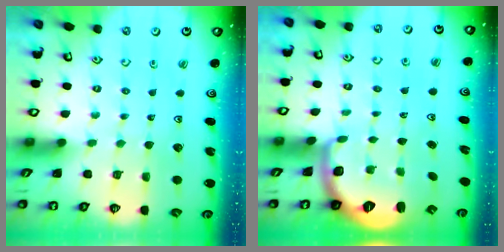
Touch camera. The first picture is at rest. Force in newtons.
{"total": 2.1, "press": 1.9, "slide": 1.0}